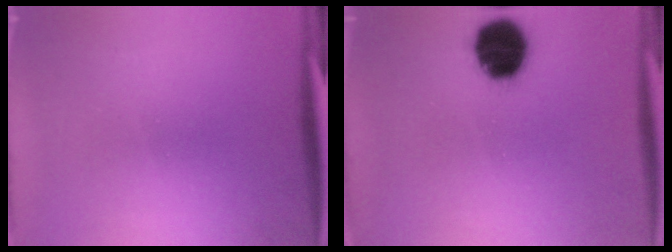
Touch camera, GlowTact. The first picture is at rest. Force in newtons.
{"total": 12.8}